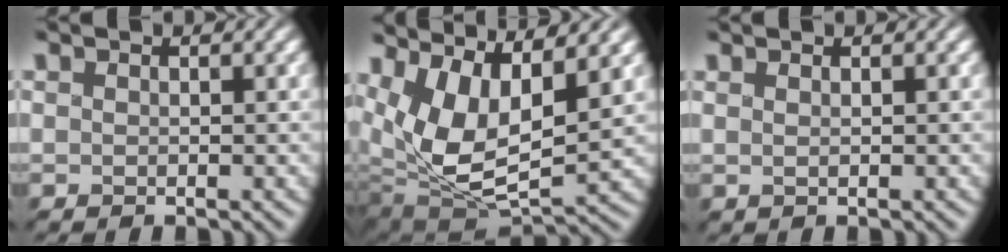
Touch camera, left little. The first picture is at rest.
{"total": 9.7, "force": [3.1, 5.2, 7.6], "torque": [-0.153, -0.010, 0.059]}
{"total": 0.9, "force": [0.4, 0.4, 0.7], "torque": [0.001, 0.002, -0.004]}